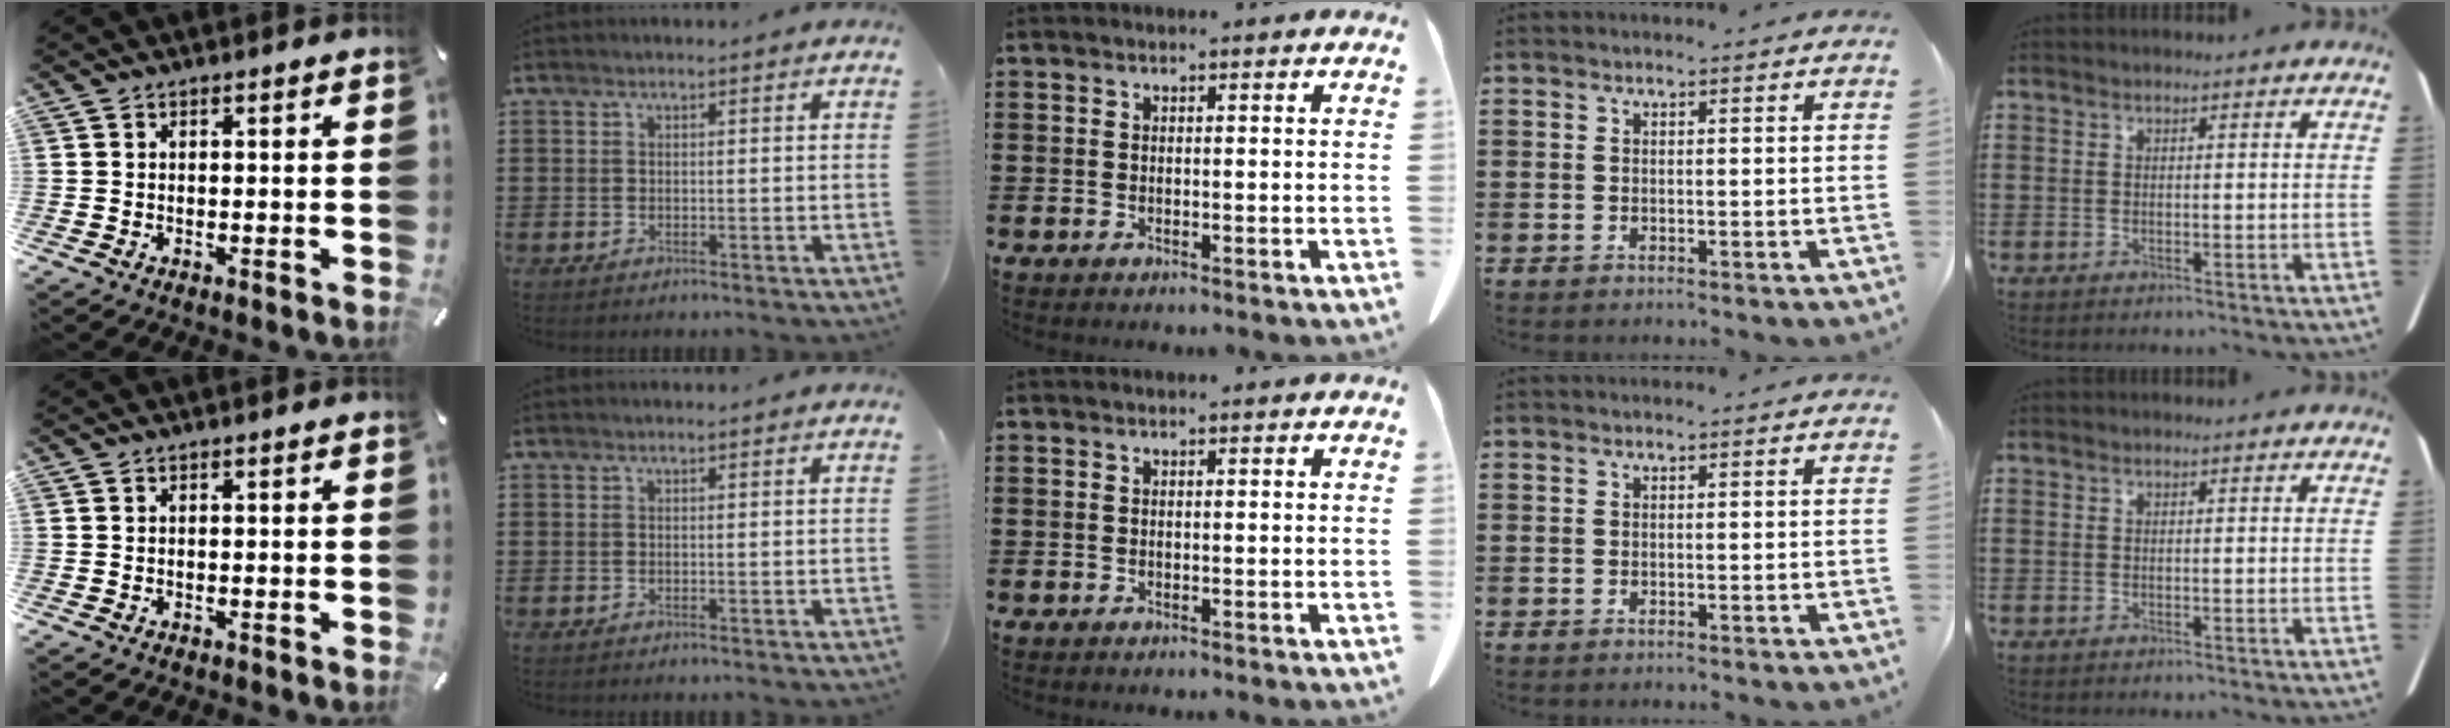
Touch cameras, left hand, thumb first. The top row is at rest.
{}